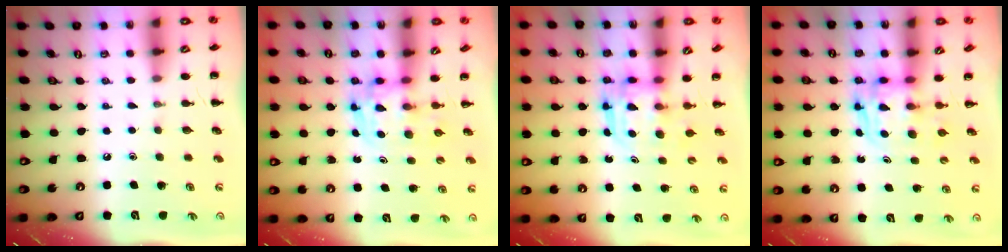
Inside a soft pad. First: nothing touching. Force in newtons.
{"total": 3.7, "press": 3.6, "slide": 0.6}
{"total": 3.1, "press": 3.1, "slide": 0.2}
{"total": 2.8, "press": 2.8, "slide": 0.2}